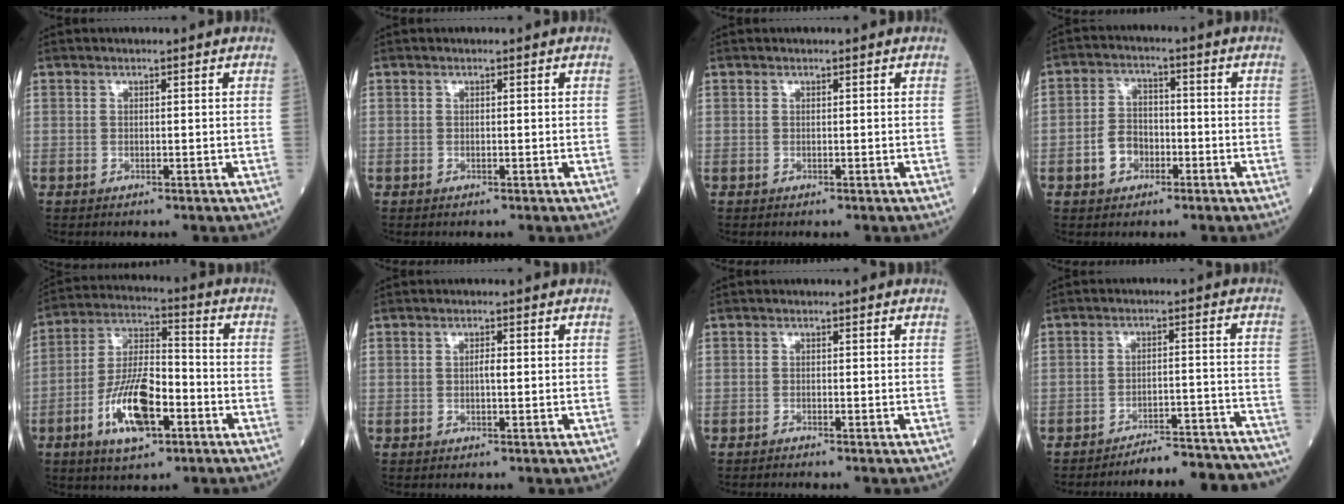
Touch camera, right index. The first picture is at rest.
{"total": 0.0}
{"total": 0.0}
{"total": 5.3, "force": [-2.1, 3.9, 2.8], "torque": [-0.059, 0.016, -0.039]}
{"total": 12.7, "force": [-5.2, 4.4, 10.8], "torque": [-0.212, 0.004, -0.093]}
{"total": 1.2, "force": [0.0, 0.2, 1.1], "torque": [-0.022, 0.002, -0.002]}
{"total": 0.7, "force": [-0.6, -0.2, 0.0], "torque": [-0.001, 0.000, -0.014]}
{"total": 16.5, "force": [-16.1, 1.2, 3.2], "torque": [-0.015, 0.017, -0.203]}